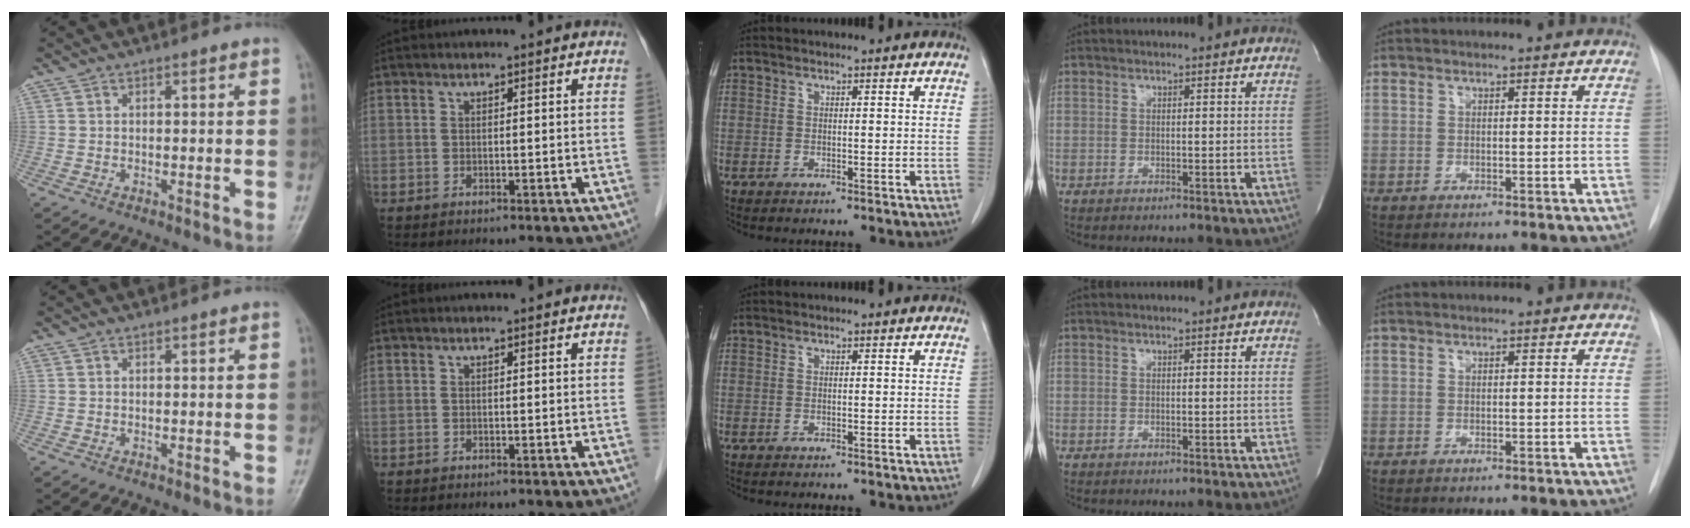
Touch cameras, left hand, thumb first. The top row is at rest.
{}